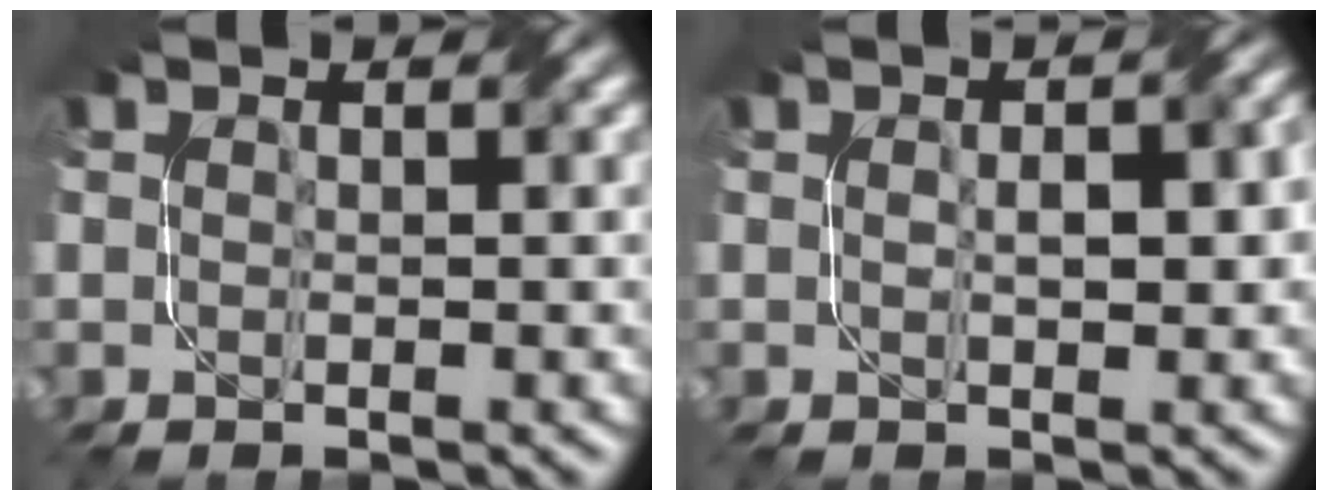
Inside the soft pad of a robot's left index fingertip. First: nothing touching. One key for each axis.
{"total": 2.9, "fx": 0.2, "fy": 1.1, "fz": 2.6, "tx": -0.043, "ty": 0.004, "tz": 0.004}